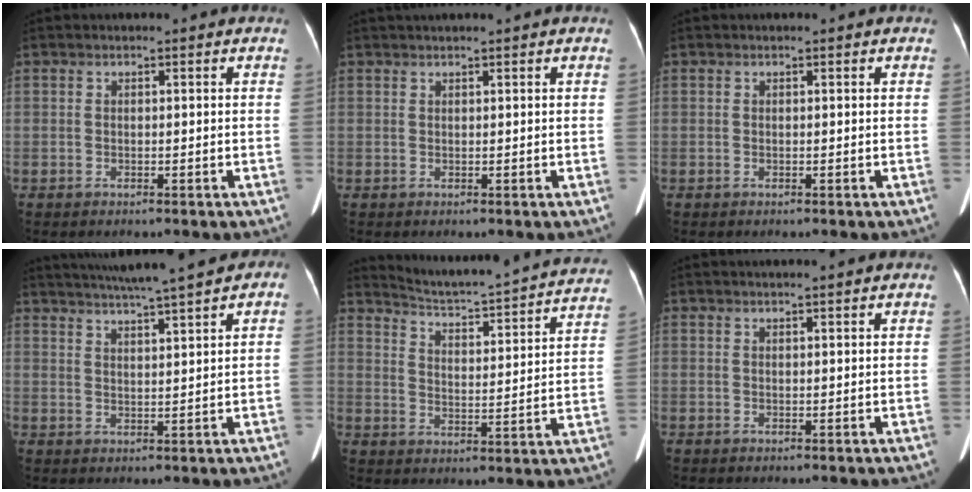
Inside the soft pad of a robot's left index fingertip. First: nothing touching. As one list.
[{"total": 1.9, "force": [1.6, -0.3, 1.0], "torque": [-0.011, 0.024, 0.032]}, {"total": 0.0}, {"total": 10.3, "force": [8.1, 0.1, 6.4], "torque": [-0.102, 0.030, 0.111]}, {"total": 23.5, "force": [22.2, 1.3, 7.6], "torque": [-0.117, -0.053, 0.280]}, {"total": 2.8, "force": [2.5, -0.1, 1.3], "torque": [-0.015, 0.017, 0.033]}]